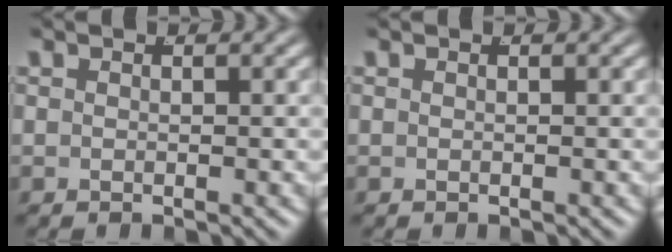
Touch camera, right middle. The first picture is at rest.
{"total": 0.0}